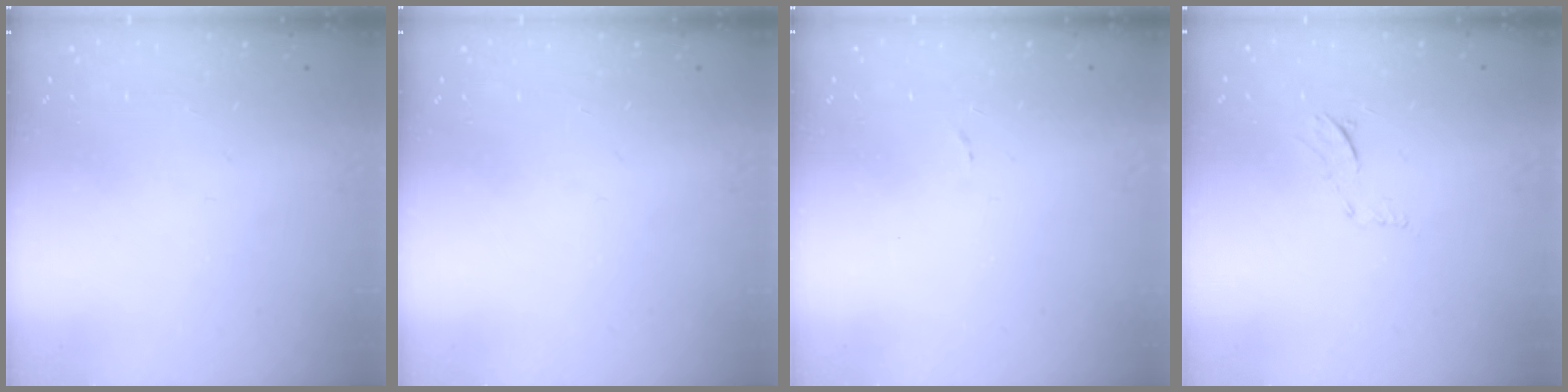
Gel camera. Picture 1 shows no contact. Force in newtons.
{"total": 0.0}
{"total": 4.2, "press": 4.1, "slide": 0.7}
{"total": 5.7, "press": 5.6, "slide": 0.8}